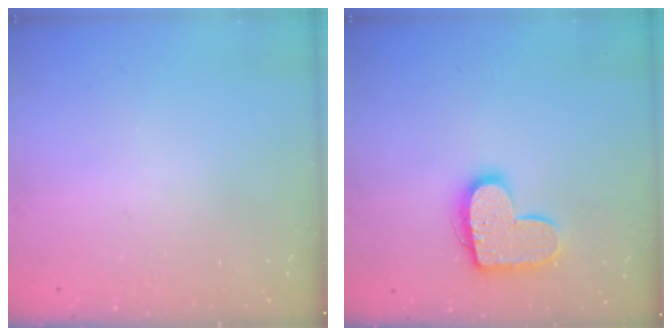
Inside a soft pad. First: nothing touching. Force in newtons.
{"total": 13.7, "press": 13.7, "slide": 0.6}